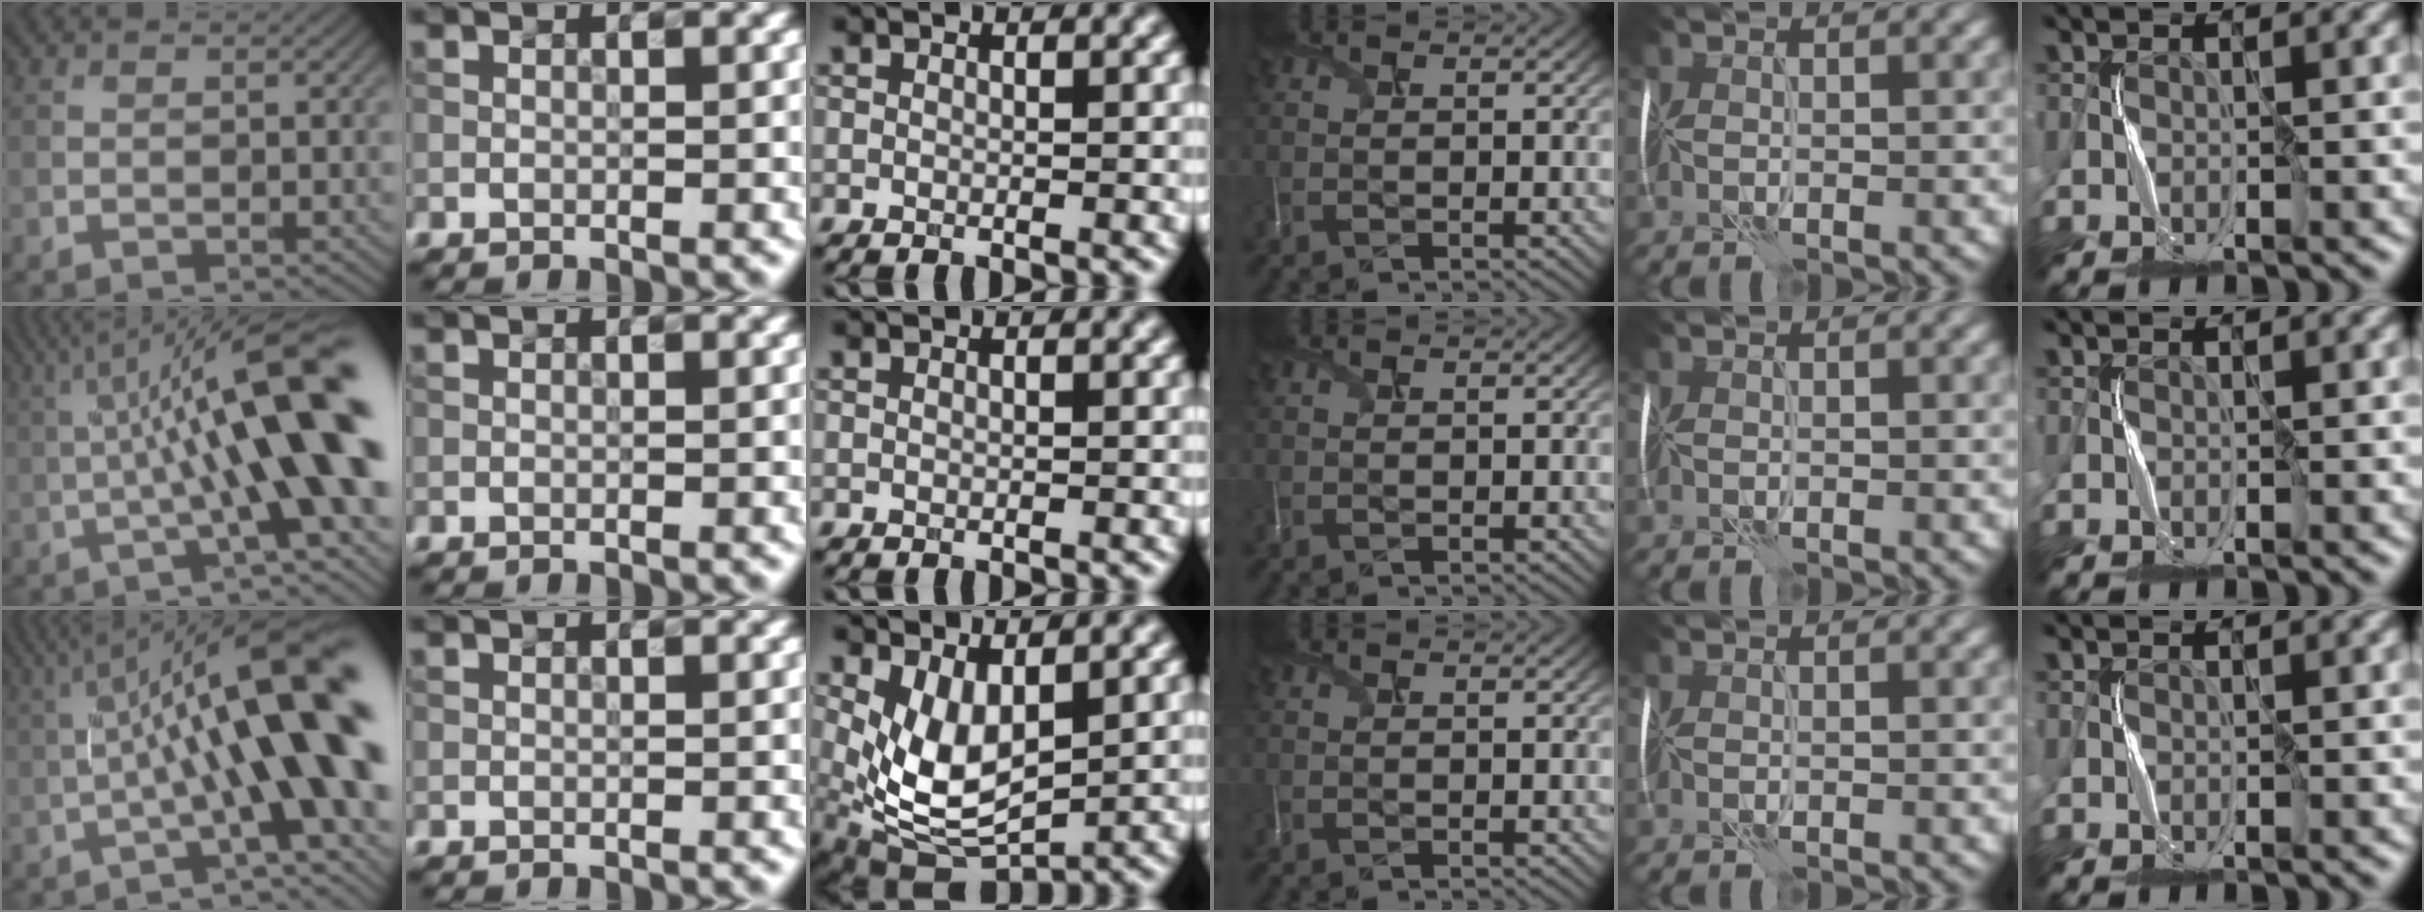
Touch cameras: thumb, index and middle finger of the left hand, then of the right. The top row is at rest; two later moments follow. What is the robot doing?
{"motion": "shake", "object": "plastic piggy bank"}